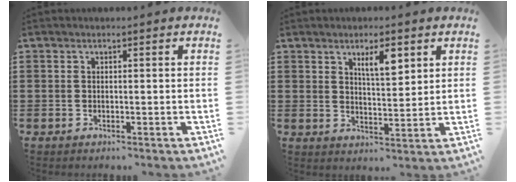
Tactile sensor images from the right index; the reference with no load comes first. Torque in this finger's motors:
{"motor_torque": [0.41, 0.25, 0.15, 0.08]}